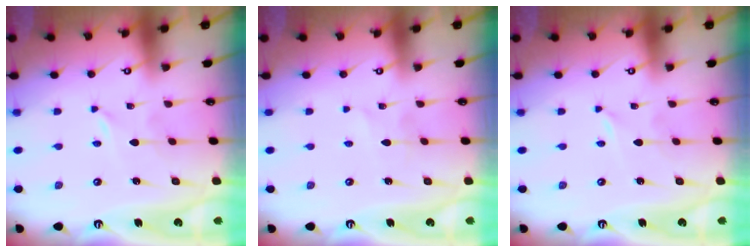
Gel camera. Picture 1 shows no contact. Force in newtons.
{"total": 1.6, "press": 1.6, "slide": 0.1}
{"total": 0.0}